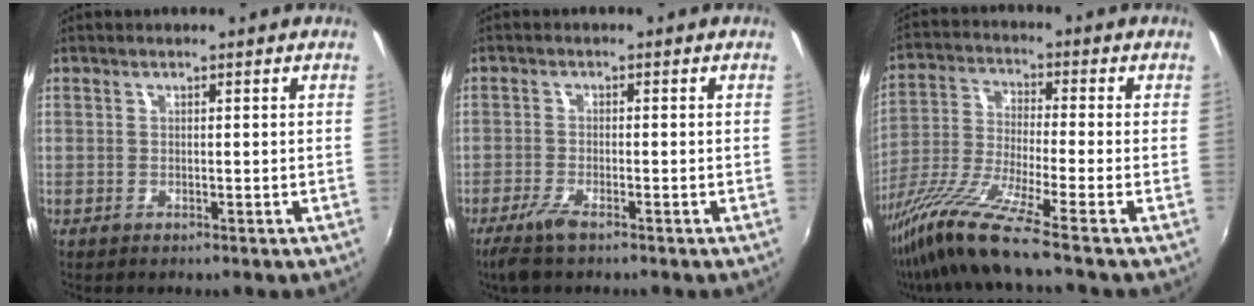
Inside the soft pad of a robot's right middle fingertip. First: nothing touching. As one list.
[{"total": 4.3, "force": [-3.0, 0.7, 3.0], "torque": [-0.075, -0.009, -0.059]}, {"total": 13.0, "force": [-10.1, -1.6, 8.1], "torque": [-0.168, -0.031, -0.193]}]